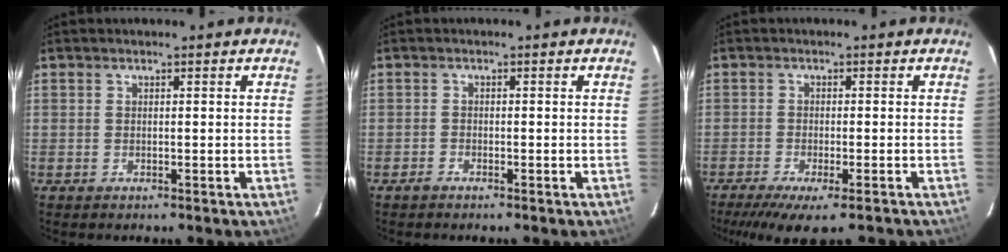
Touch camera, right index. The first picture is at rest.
{"total": 0.9, "force": [-0.9, 0.3, 0.1], "torque": [-0.007, 0.003, -0.018]}
{"total": 3.8, "force": [-2.5, 0.5, 2.7], "torque": [-0.059, -0.015, -0.040]}